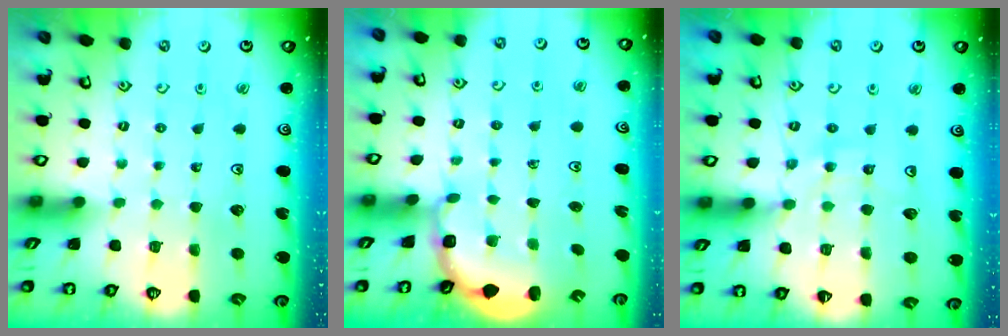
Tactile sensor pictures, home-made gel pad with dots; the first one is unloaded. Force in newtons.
{"total": 2.9, "press": 2.5, "slide": 1.4}
{"total": 12.2, "press": 12.2, "slide": 1.4}